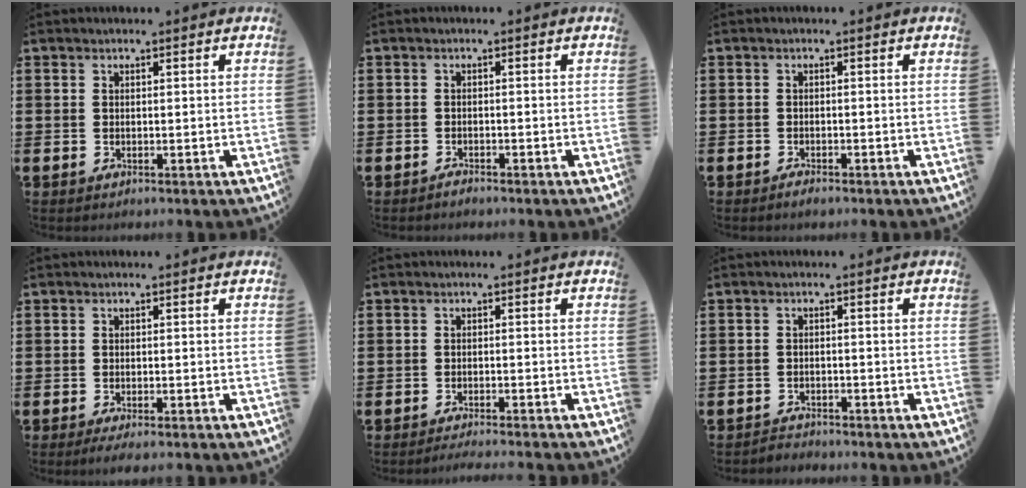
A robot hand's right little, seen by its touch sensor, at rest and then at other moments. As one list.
[{"total": 0.8, "force": [-0.8, 0.2, 0.2], "torque": [0.003, -0.006, -0.018]}, {"total": 0.8, "force": [-0.7, 0.2, 0.3], "torque": [0.001, -0.006, -0.017]}, {"total": 1.1, "force": [-0.7, 0.1, 0.8], "torque": [-0.014, -0.001, -0.014]}, {"total": 1.3, "force": [-1.2, -0.2, 0.3], "torque": [-0.004, 0.000, -0.024]}, {"total": 1.6, "force": [-1.6, 0.1, -0.2], "torque": [-0.001, 0.005, -0.036]}]